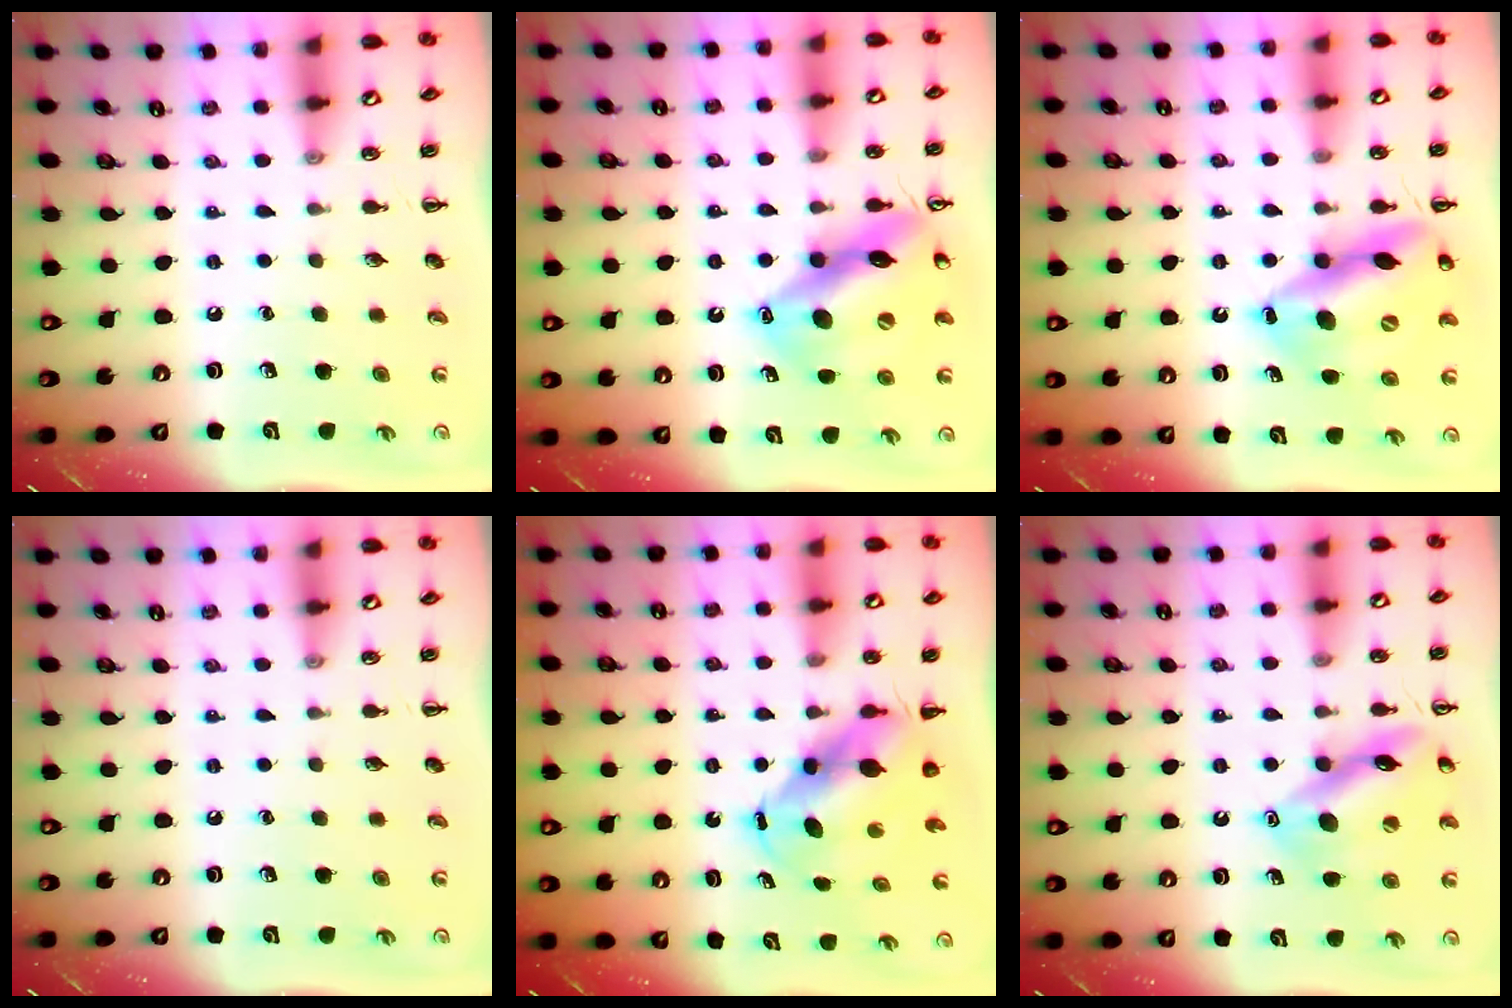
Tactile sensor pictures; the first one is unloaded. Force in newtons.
{"total": 16.6, "press": 16.3, "slide": 3.1}
{"total": 17.0, "press": 16.5, "slide": 4.3}
{"total": 0.0}
{"total": 6.8, "press": 6.6, "slide": 1.5}
{"total": 13.2, "press": 13.1, "slide": 1.6}